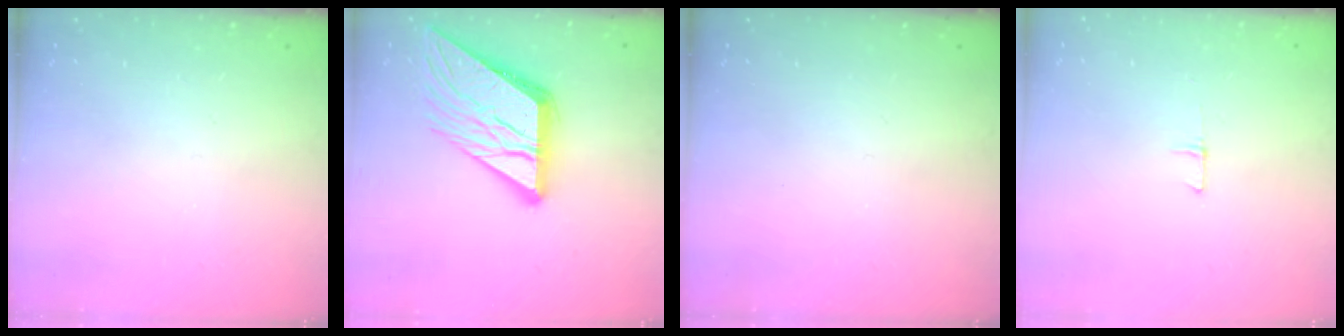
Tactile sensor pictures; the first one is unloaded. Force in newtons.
{"total": 15.0, "press": 14.9, "slide": 1.6}
{"total": 0.0}
{"total": 5.1, "press": 5.1, "slide": 0.4}